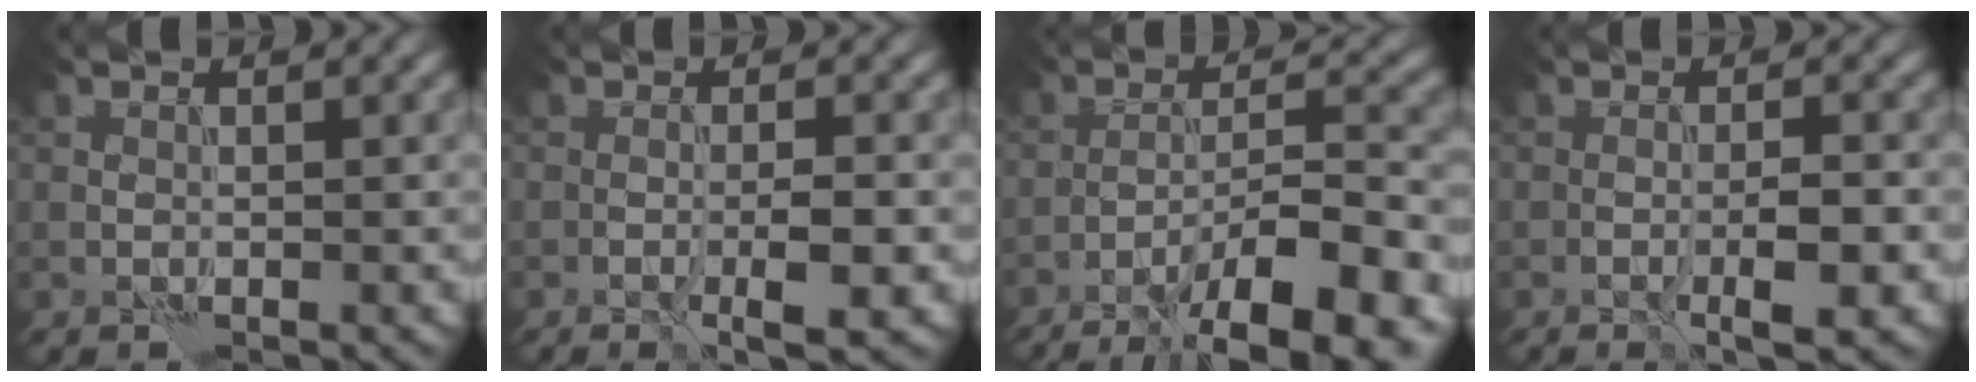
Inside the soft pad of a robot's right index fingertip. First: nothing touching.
{"total": 3.2, "force": [-0.8, 0.5, 3.1], "torque": [-0.052, -0.004, -0.011]}
{"total": 11.0, "force": [-7.4, 2.3, 7.9], "torque": [-0.119, 0.012, -0.113]}
{"total": 3.3, "force": [-1.0, 0.6, 3.1], "torque": [-0.054, -0.002, -0.014]}